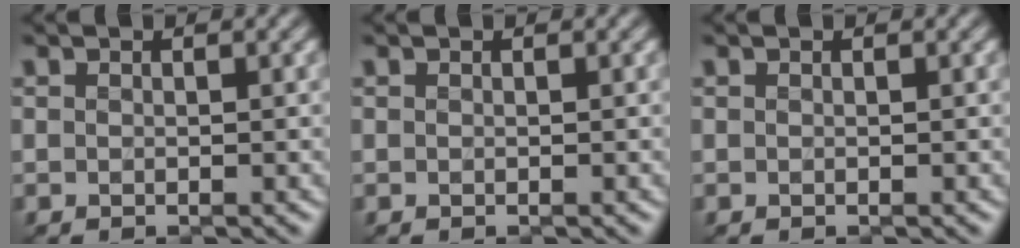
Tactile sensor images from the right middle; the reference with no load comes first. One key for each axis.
{"total": 0.0}
{"total": 0.0}